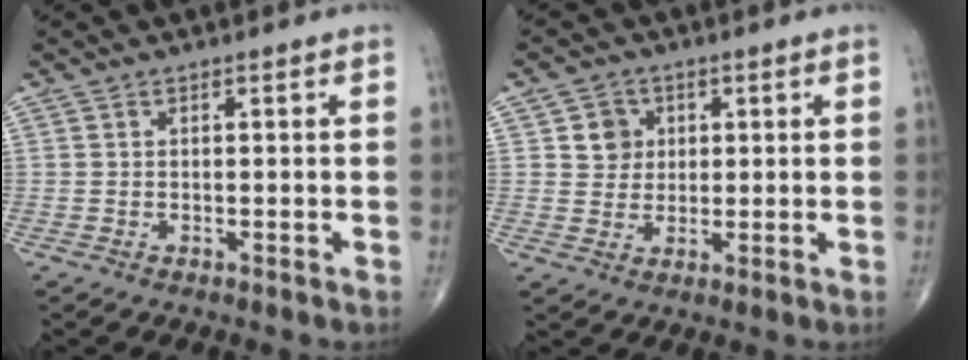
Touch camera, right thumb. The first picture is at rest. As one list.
[{"total": 4.9, "force": [1.4, 4.5, 1.5], "torque": [0.001, -0.001, 0.021]}]